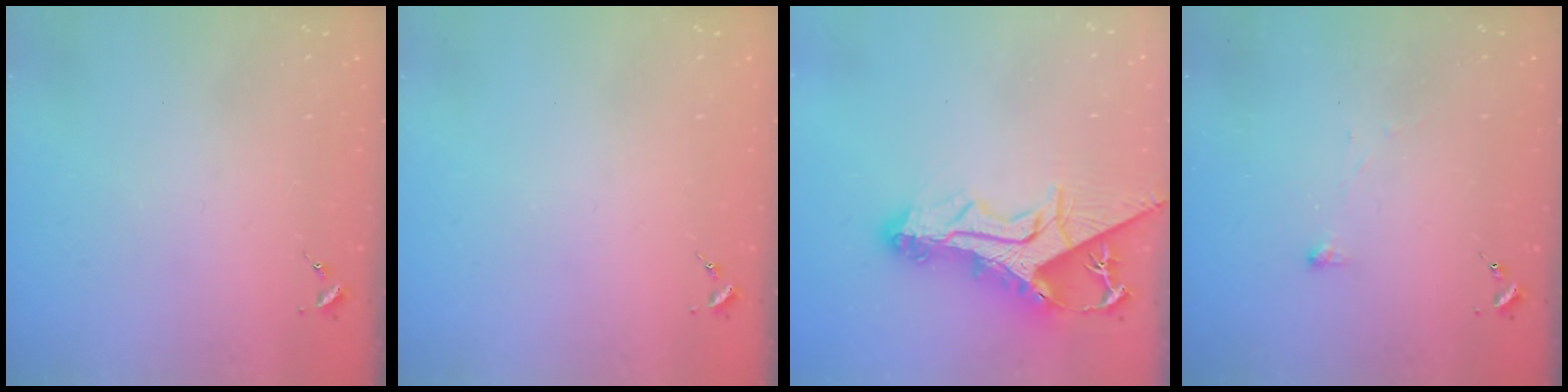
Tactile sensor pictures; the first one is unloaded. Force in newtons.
{"total": 0.0}
{"total": 19.0, "press": 18.9, "slide": 1.7}
{"total": 2.9, "press": 2.9, "slide": 0.3}